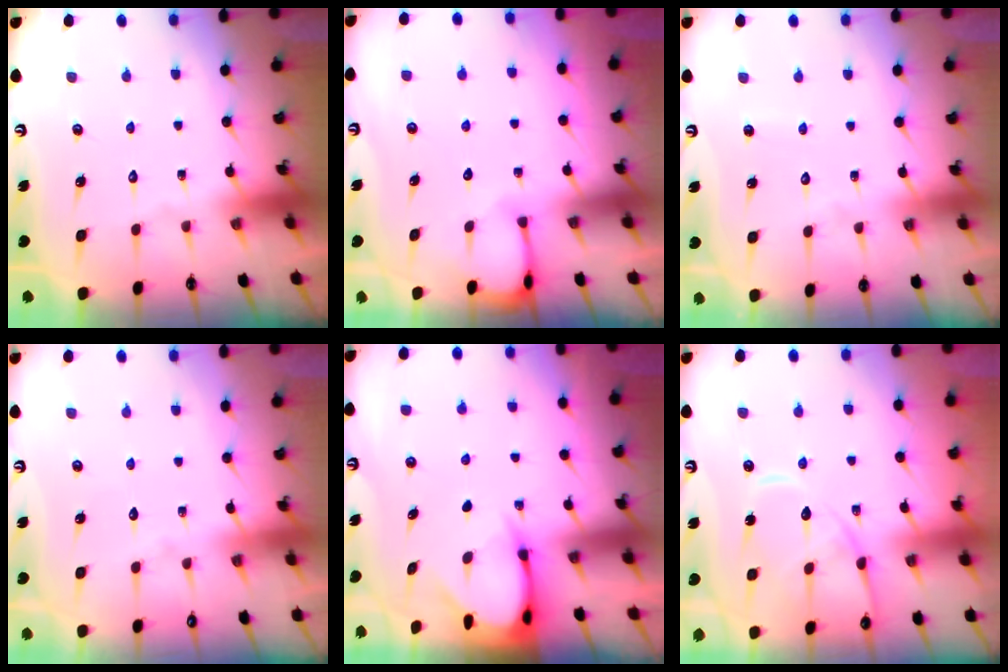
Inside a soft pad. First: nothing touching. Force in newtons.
{"total": 3.6, "press": 3.6, "slide": 0.3}
{"total": 3.3, "press": 3.3, "slide": 0.3}
{"total": 3.6, "press": 3.6, "slide": 0.4}
{"total": 3.4, "press": 3.4, "slide": 0.3}
{"total": 12.5, "press": 12.5, "slide": 1.1}